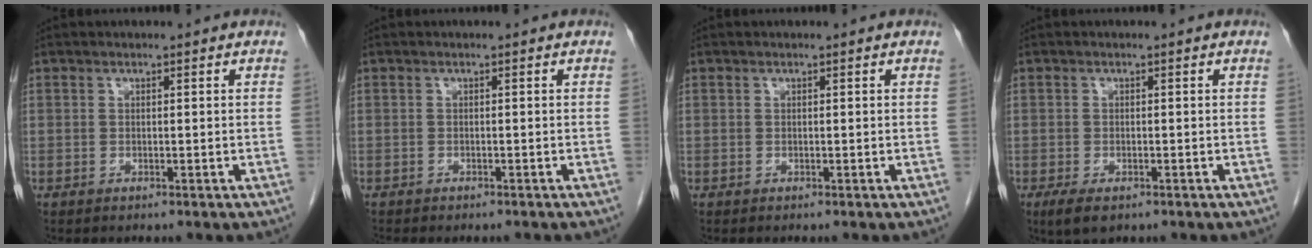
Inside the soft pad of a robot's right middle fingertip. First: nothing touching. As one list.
[{"total": 2.7, "force": [-2.5, 0.6, 1.1], "torque": [-0.018, -0.007, -0.029]}, {"total": 0.0}, {"total": 3.3, "force": [-2.0, 1.3, 2.3], "torque": [-0.050, -0.009, -0.027]}]